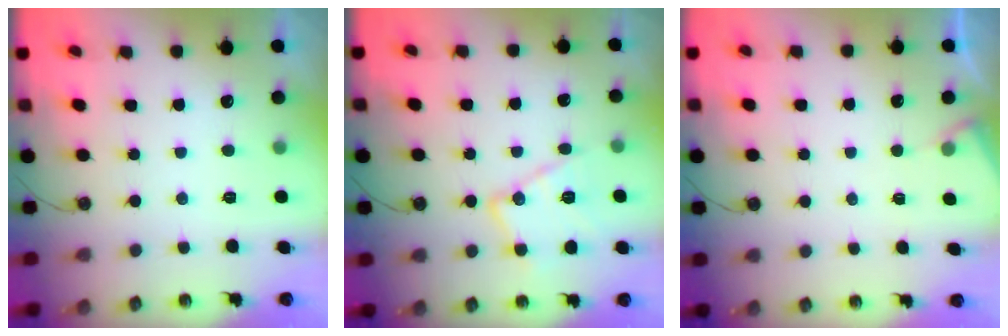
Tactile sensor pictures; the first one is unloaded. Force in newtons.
{"total": 12.9, "press": 12.9, "slide": 0.2}
{"total": 3.4, "press": 3.4, "slide": 0.5}